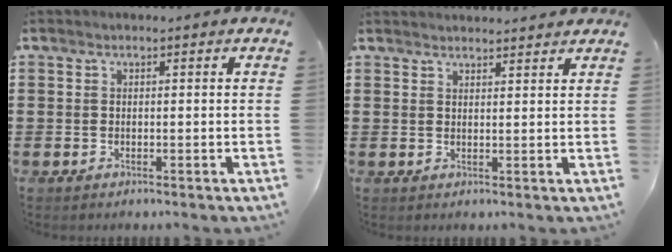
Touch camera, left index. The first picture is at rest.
{"total": 1.9, "force": [1.9, 0.0, -0.1], "torque": [-0.004, -0.002, 0.037]}